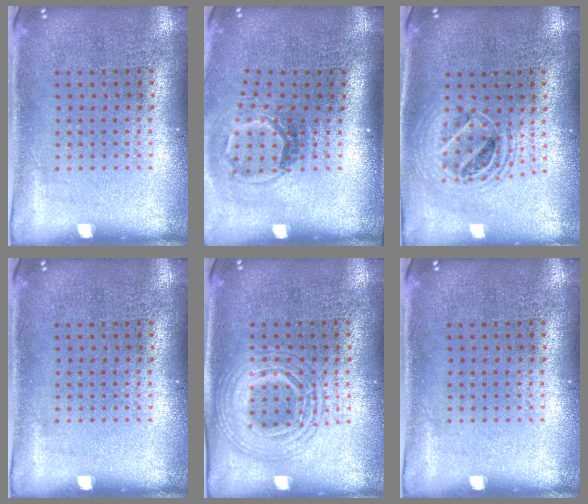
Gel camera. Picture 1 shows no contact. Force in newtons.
{"total": 1.7, "press": 1.2, "slide": 1.3}
{"total": 1.8, "press": 1.5, "slide": 1.1}
{"total": 0.0}
{"total": 2.7, "press": 2.7, "slide": 0.4}
{"total": 0.0}